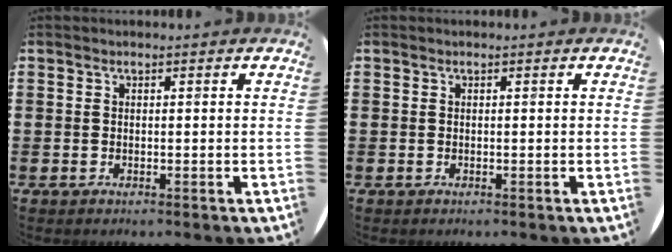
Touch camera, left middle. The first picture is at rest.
{"total": 0.0}